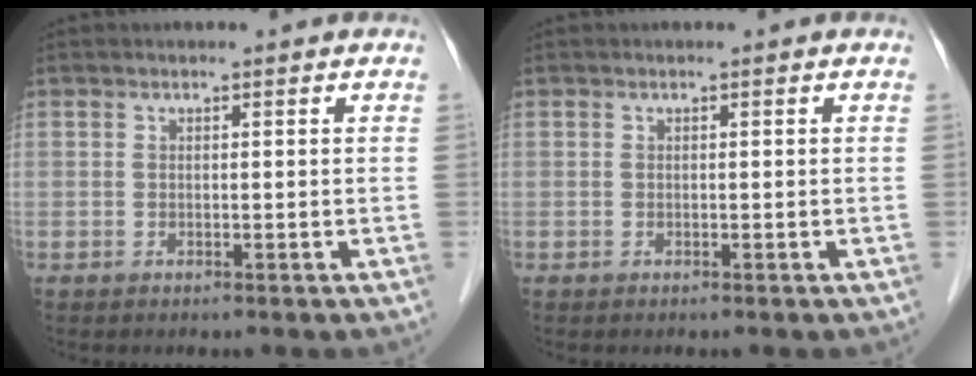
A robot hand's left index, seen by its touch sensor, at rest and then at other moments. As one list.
[{"total": 0.0}]